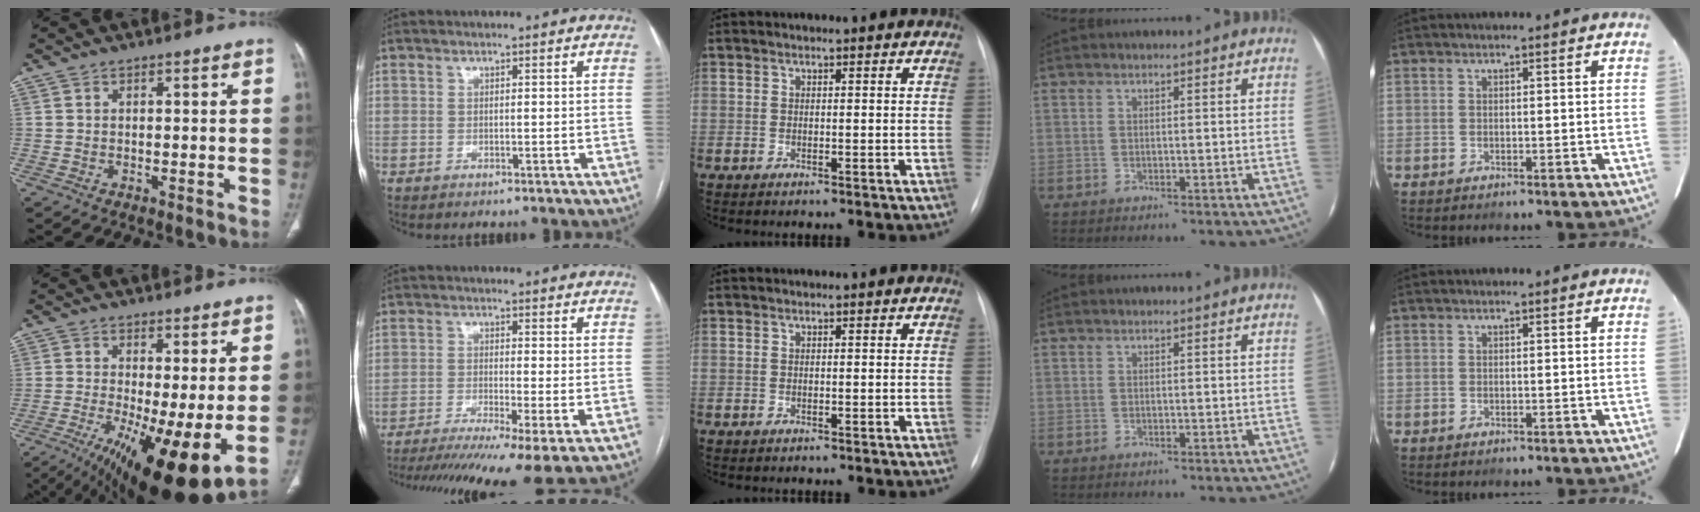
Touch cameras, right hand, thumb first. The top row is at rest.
{"thumb": {"total": 16.6, "force": [-3.8, 4.6, 15.5], "torque": [-0.244, -0.025, -0.043]}, "index": {"total": 15.0, "force": [-10.6, 0.7, 10.6], "torque": [-0.161, -0.026, -0.167]}}